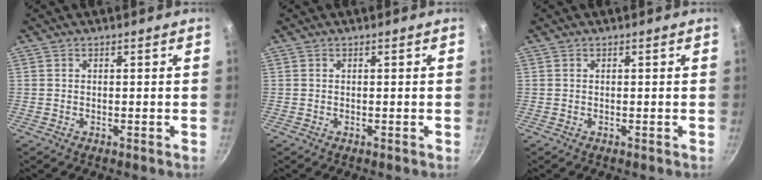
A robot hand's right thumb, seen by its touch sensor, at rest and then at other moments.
{"total": 0.0}
{"total": 0.0}